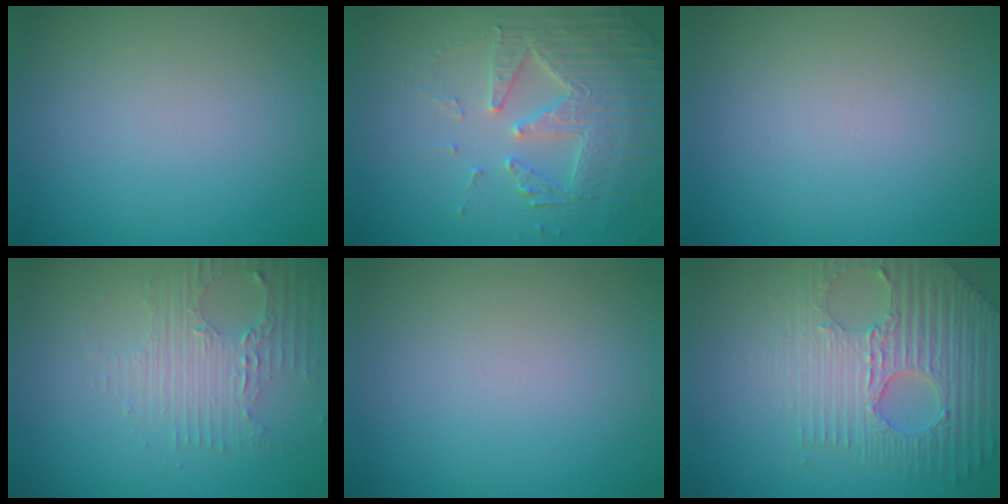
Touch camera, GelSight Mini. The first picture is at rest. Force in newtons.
{"total": 4.8, "press": 4.4, "slide": 2.0}
{"total": 0.0}
{"total": 3.8, "press": 2.7, "slide": 2.7}
{"total": 0.0}
{"total": 6.4, "press": 5.1, "slide": 3.9}